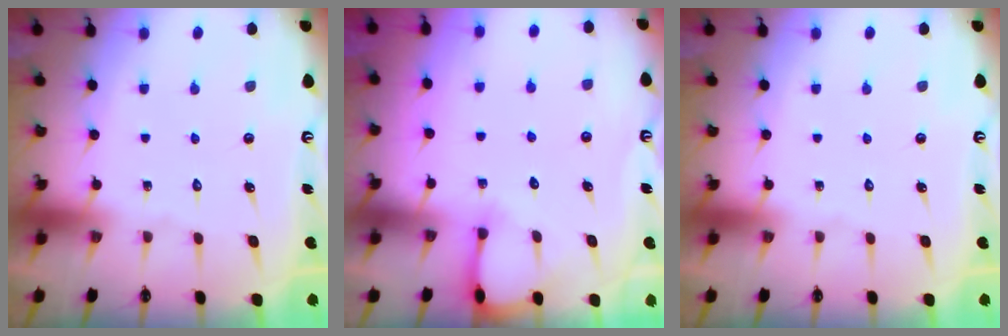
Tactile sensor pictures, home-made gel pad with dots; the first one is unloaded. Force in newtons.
{"total": 4.7, "press": 4.7, "slide": 0.5}
{"total": 0.0}